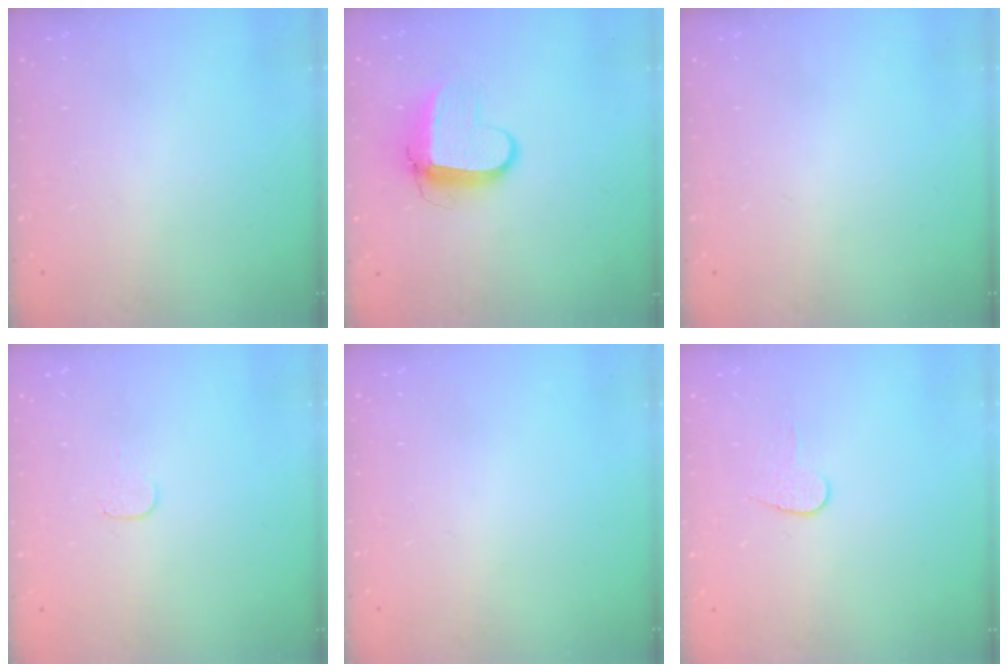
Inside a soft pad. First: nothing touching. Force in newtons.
{"total": 8.9, "press": 8.8, "slide": 1.0}
{"total": 0.0}
{"total": 3.7, "press": 3.7, "slide": 0.4}
{"total": 0.0}
{"total": 6.0, "press": 6.0, "slide": 0.5}